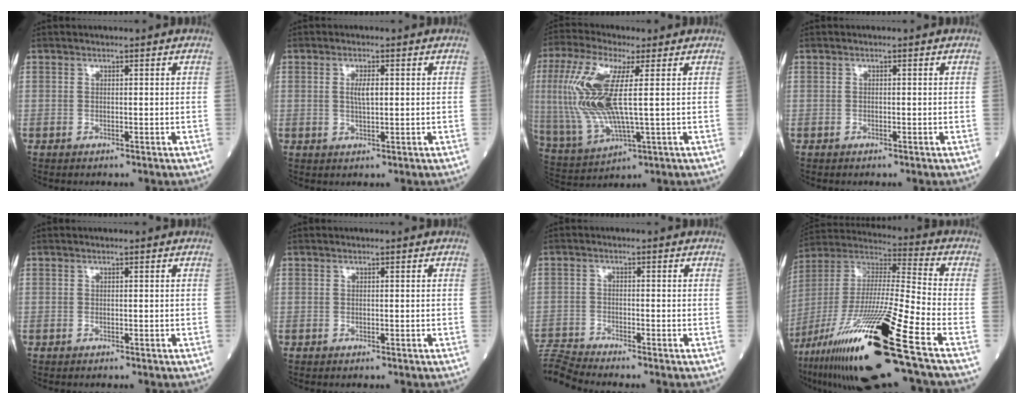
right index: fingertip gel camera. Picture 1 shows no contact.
{"total": 2.5, "force": [0.4, 0.6, 2.4], "torque": [-0.049, -0.001, 0.007]}
{"total": 13.9, "force": [1.7, 3.3, 13.4], "torque": [-0.317, 0.004, 0.036]}
{"total": 0.0}
{"total": 0.0}
{"total": 0.0}
{"total": 5.0, "force": [-4.6, -1.8, -0.3], "torque": [-0.012, -0.009, -0.093]}
{"total": 26.4, "force": [-14.3, 0.4, 22.1], "torque": [-0.430, -0.053, -0.261]}